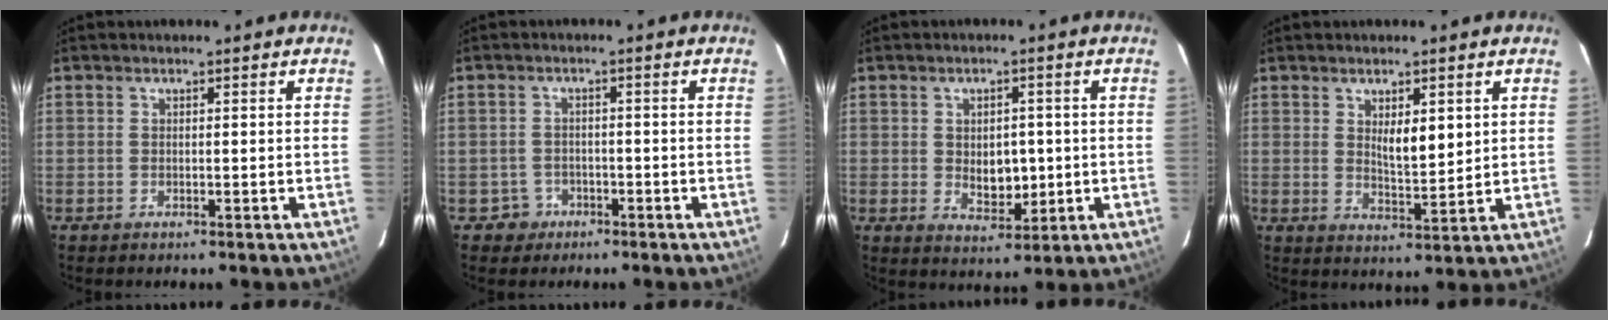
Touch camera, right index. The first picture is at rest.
{"total": 2.8, "force": [-1.4, 2.4, -0.4], "torque": [0.011, 0.013, -0.022]}
{"total": 5.4, "force": [0.0, 3.4, 4.2], "torque": [-0.058, -0.002, 0.013]}
{"total": 5.0, "force": [1.7, 1.5, 4.5], "torque": [-0.077, -0.009, 0.034]}